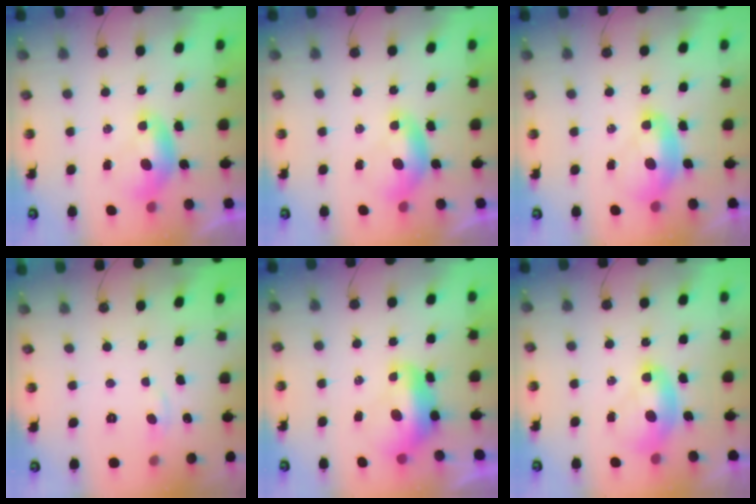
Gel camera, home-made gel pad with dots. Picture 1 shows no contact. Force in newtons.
{"total": 0.0}
{"total": 2.5, "press": 2.5, "slide": 0.3}
{"total": 1.1, "press": 0.8, "slide": 0.8}
{"total": 2.4, "press": 2.2, "slide": 0.8}
{"total": 2.0, "press": 2.0, "slide": 0.0}